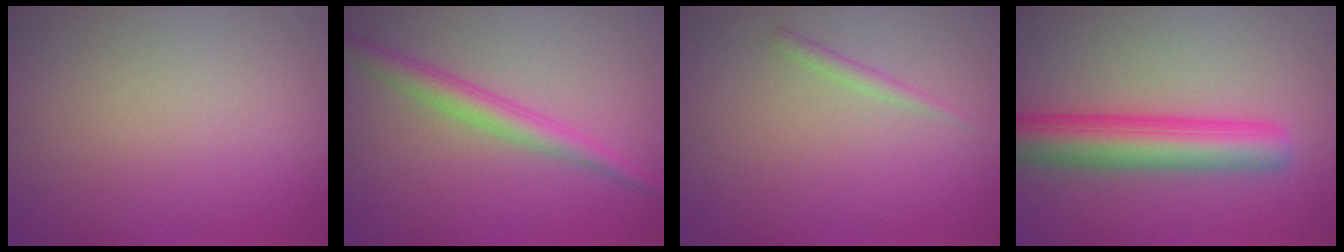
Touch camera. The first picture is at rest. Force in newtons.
{"total": 2.9, "press": 2.9, "slide": 0.1}
{"total": 0.9, "press": 0.9, "slide": 0.0}
{"total": 6.0, "press": 6.0, "slide": 0.1}